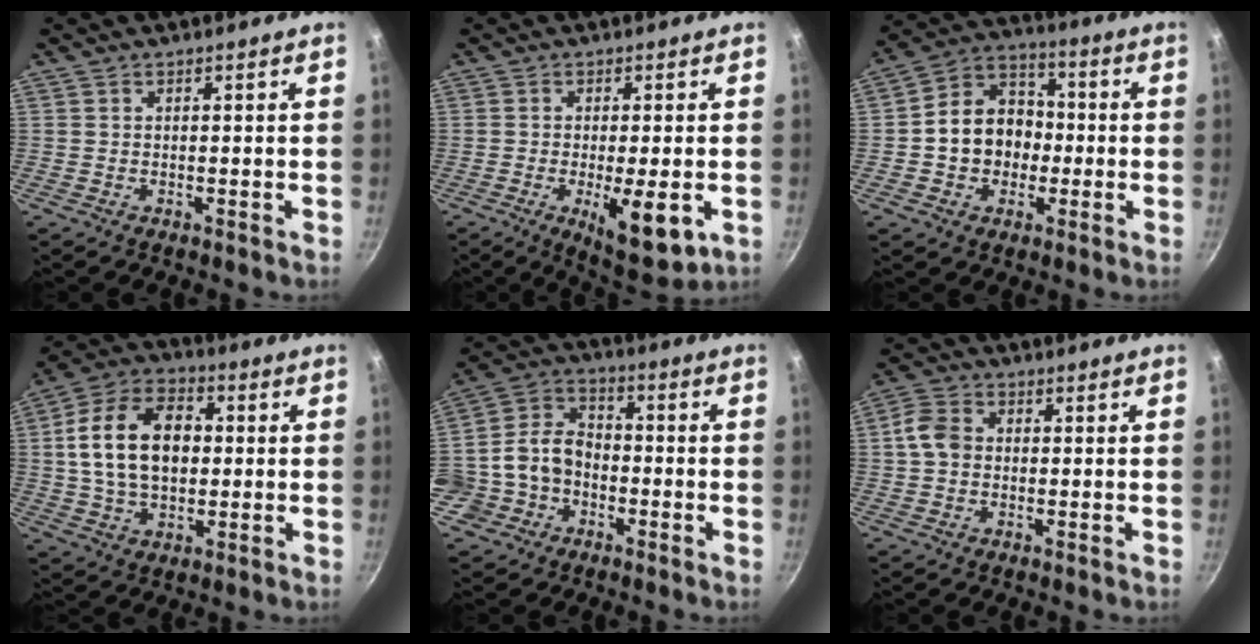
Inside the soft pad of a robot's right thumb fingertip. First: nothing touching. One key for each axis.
{"total": 10.3, "fx": -2.8, "fy": 3.3, "fz": 9.3, "tx": -0.129, "ty": -0.002, "tz": -0.031}
{"total": 12.7, "fx": -1.4, "fy": 10.6, "fz": 6.9, "tx": -0.076, "ty": 0.036, "tz": -0.035}
{"total": 16.3, "fx": 1.4, "fy": 11.0, "fz": 12.0, "tx": -0.180, "ty": 0.022, "tz": 0.013}
{"total": 10.2, "fx": -3.0, "fy": 8.7, "fz": 4.5, "tx": -0.058, "ty": 0.051, "tz": -0.069}
{"total": 5.5, "fx": 0.0, "fy": 4.4, "fz": 3.3, "tx": -0.052, "ty": 0.014, "tz": -0.012}